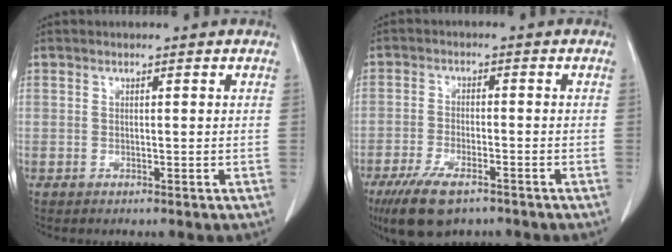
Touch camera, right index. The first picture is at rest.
{"total": 8.7, "force": [-5.9, 2.8, 5.7], "torque": [-0.108, -0.016, -0.101]}